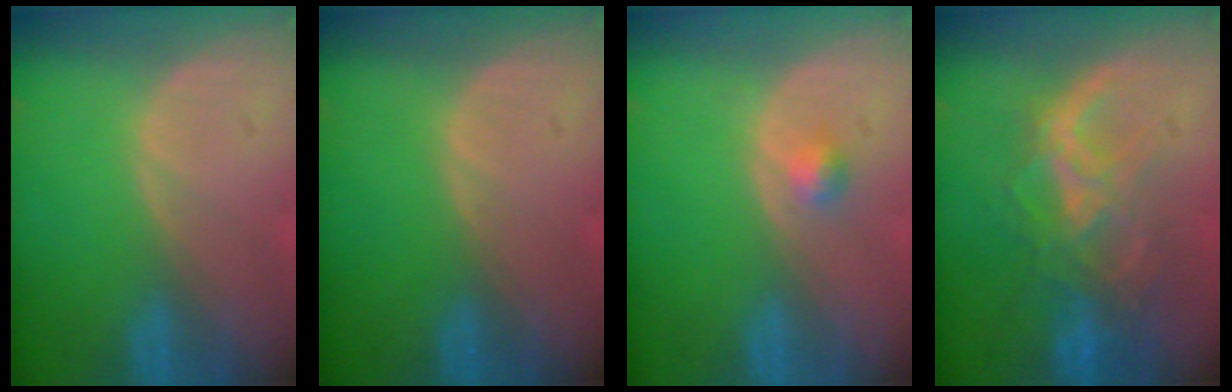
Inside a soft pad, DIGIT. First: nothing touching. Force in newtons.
{"total": 0.0}
{"total": 1.8, "press": 1.6, "slide": 0.9}
{"total": 8.9, "press": 7.6, "slide": 4.7}